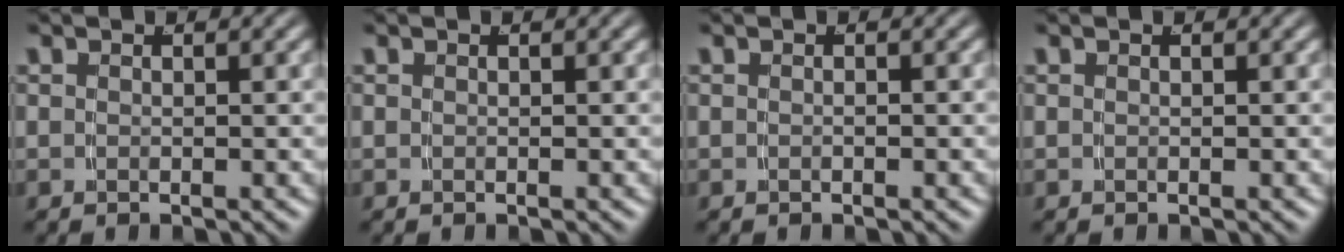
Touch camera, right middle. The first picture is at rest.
{"total": 0.0}
{"total": 0.0}
{"total": 0.0}